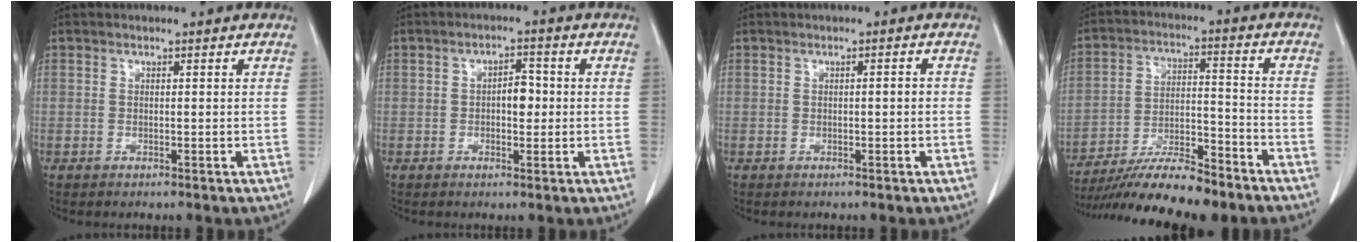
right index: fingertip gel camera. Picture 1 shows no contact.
{"total": 3.3, "force": [-0.1, 1.6, 2.9], "torque": [-0.041, 0.007, -0.001]}
{"total": 1.1, "force": [-0.1, 0.2, 1.0], "torque": [-0.014, 0.003, 0.000]}
{"total": 14.1, "force": [-12.1, 1.6, 7.2], "torque": [-0.121, 0.000, -0.204]}